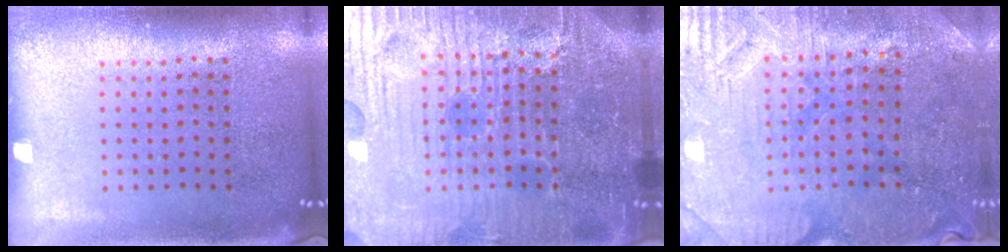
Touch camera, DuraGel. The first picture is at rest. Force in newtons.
{"total": 6.2, "press": 5.7, "slide": 2.4}
{"total": 1.2, "press": 1.1, "slide": 0.4}